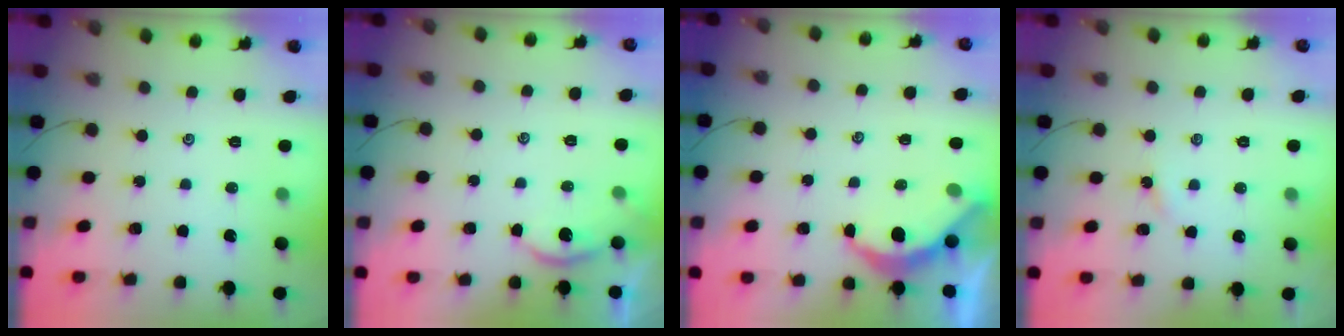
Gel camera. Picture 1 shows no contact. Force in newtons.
{"total": 3.2, "press": 3.2, "slide": 0.2}
{"total": 5.9, "press": 5.9, "slide": 0.5}
{"total": 1.4, "press": 1.4, "slide": 0.2}